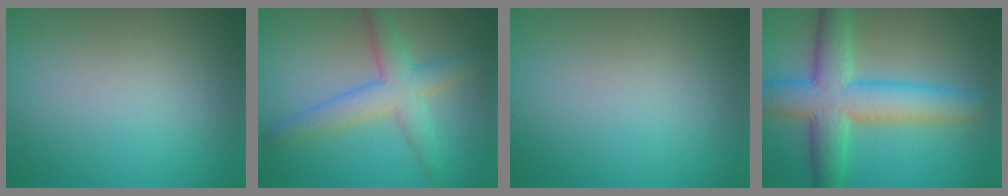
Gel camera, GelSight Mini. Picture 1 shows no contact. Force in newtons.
{"total": 4.4, "press": 4.4, "slide": 0.1}
{"total": 0.0}
{"total": 8.2, "press": 8.2, "slide": 0.3}